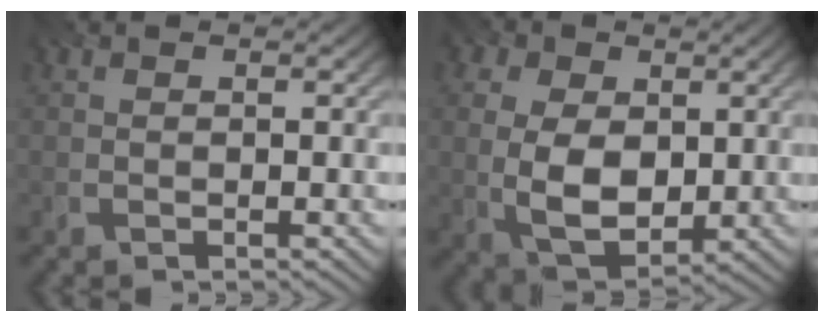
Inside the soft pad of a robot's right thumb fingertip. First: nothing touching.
{"total": 9.4, "force": [0.6, 6.3, 7.0], "torque": [-0.167, -0.002, 0.001]}